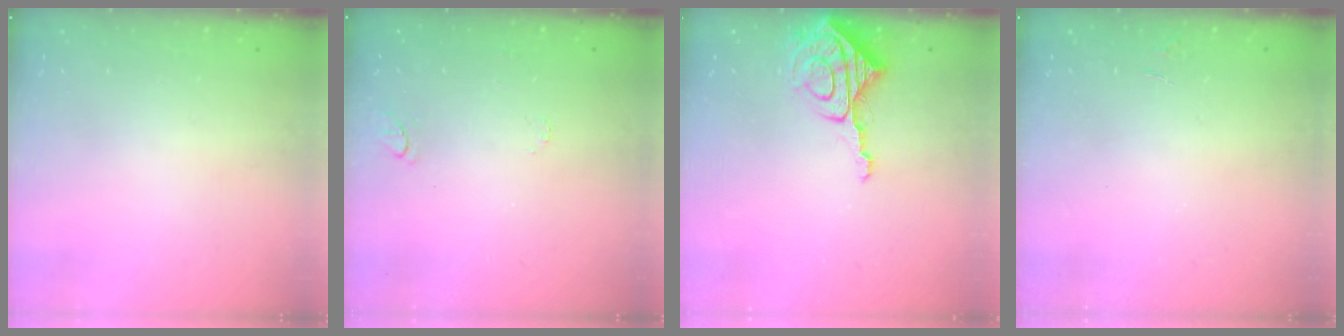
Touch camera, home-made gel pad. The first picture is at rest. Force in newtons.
{"total": 4.8, "press": 4.8, "slide": 0.6}
{"total": 10.3, "press": 10.2, "slide": 1.1}
{"total": 2.2, "press": 2.2, "slide": 0.2}